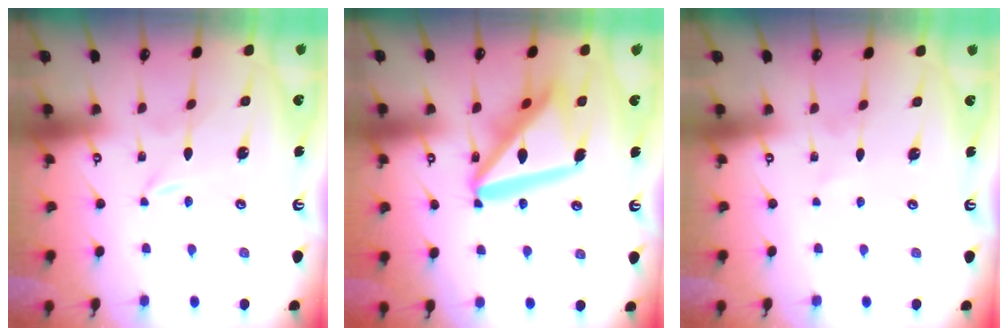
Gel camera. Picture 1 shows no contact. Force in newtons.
{"total": 19.9, "press": 19.7, "slide": 2.3}
{"total": 1.2, "press": 1.2, "slide": 0.1}